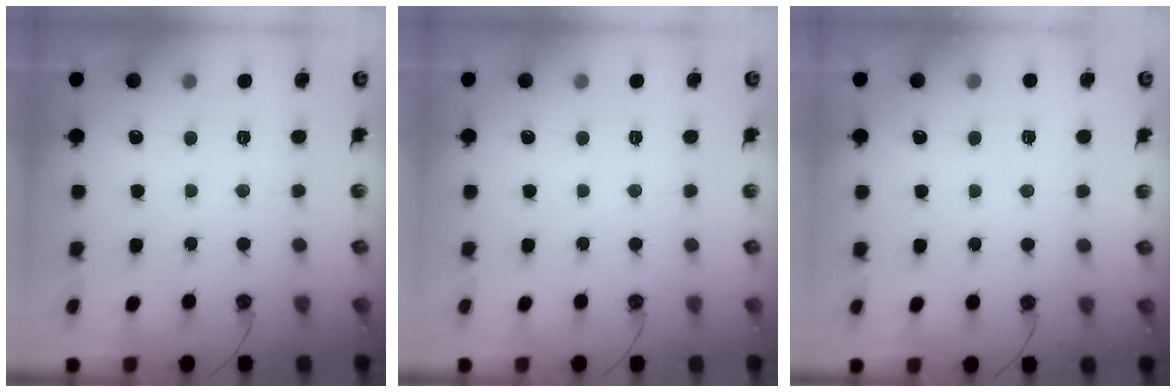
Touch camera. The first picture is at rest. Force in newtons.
{"total": 0.0}
{"total": 5.1, "press": 4.5, "slide": 2.4}